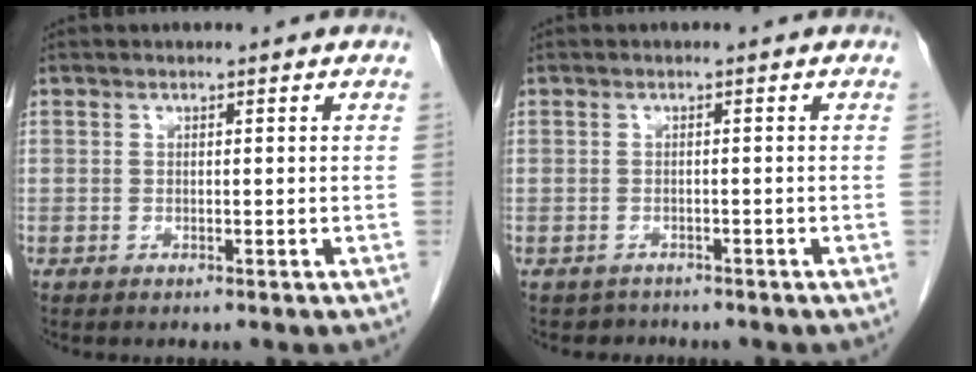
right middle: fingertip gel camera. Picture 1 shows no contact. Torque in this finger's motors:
{"motor_torque": [-0.23, -0.34, -0.06, -0.02]}